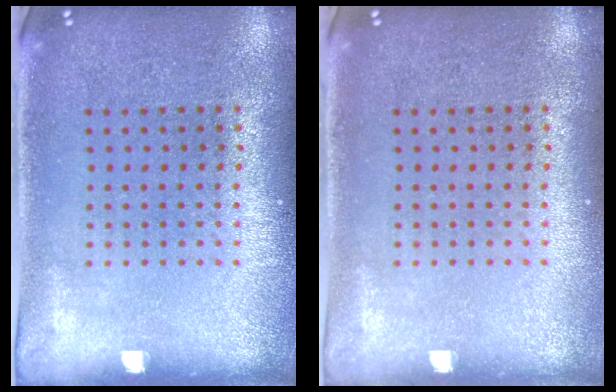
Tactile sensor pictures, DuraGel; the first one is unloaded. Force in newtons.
{"total": 0.0}